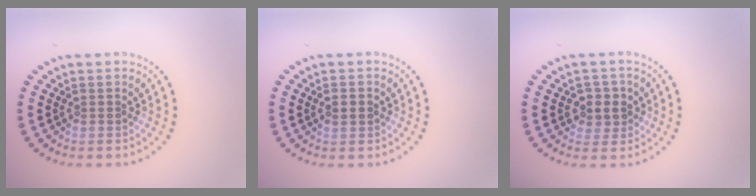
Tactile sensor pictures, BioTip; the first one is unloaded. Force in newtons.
{"total": 1.9, "press": 1.9, "slide": 0.1}
{"total": 2.4, "press": 2.2, "slide": 0.9}